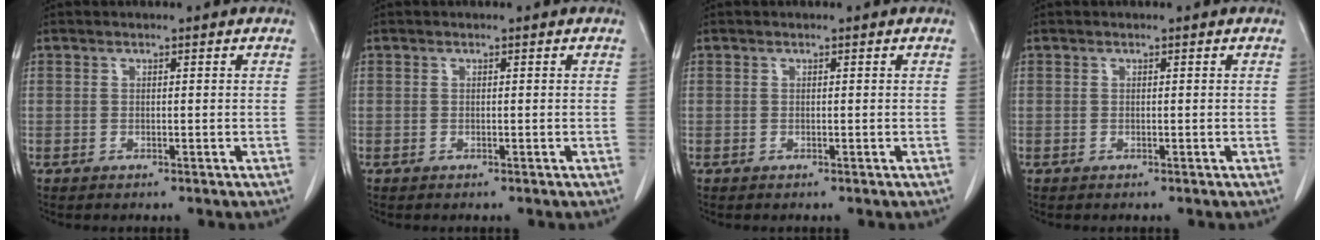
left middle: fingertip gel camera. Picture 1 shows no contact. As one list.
[{"total": 0.0}, {"total": 0.0}, {"total": 0.0}]